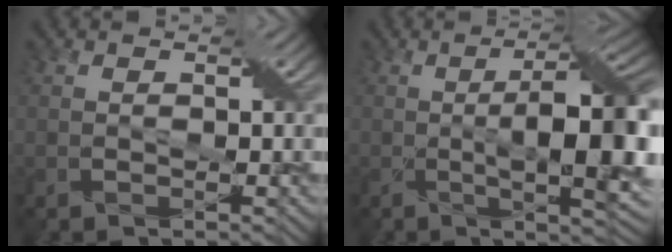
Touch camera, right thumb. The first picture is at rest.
{"total": 12.1, "force": [-1.0, 3.3, 11.6], "torque": [-0.176, 0.002, -0.007]}